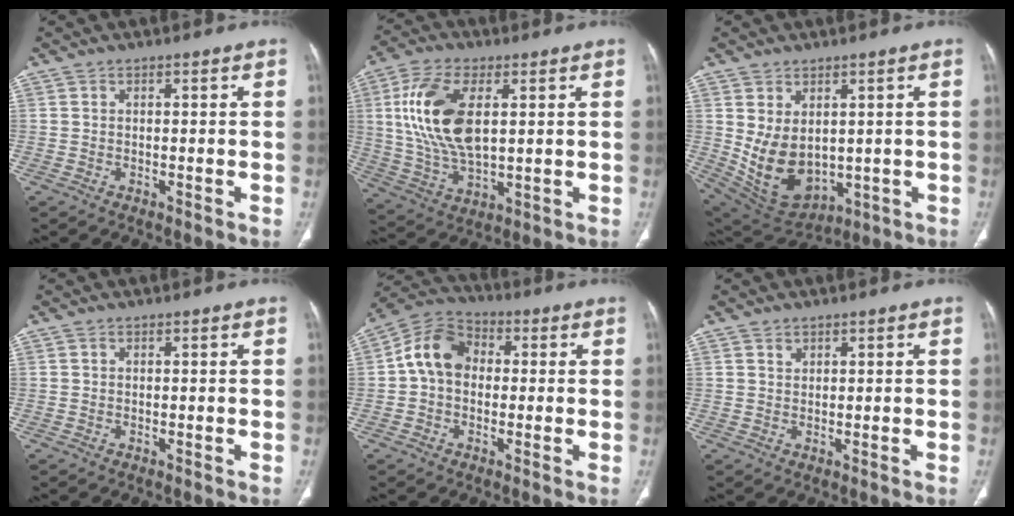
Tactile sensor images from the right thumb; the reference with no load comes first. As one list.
[{"total": 16.1, "force": [3.5, 8.2, 13.4], "torque": [-0.269, -0.009, 0.072]}, {"total": 11.6, "force": [0.7, 8.1, 8.4], "torque": [-0.132, -0.013, 0.051]}, {"total": 0.0}, {"total": 9.8, "force": [0.4, 7.6, 6.3], "torque": [-0.099, 0.029, -0.008]}, {"total": 1.1, "force": [0.8, 0.7, 0.3], "torque": [0.001, -0.005, 0.014]}]